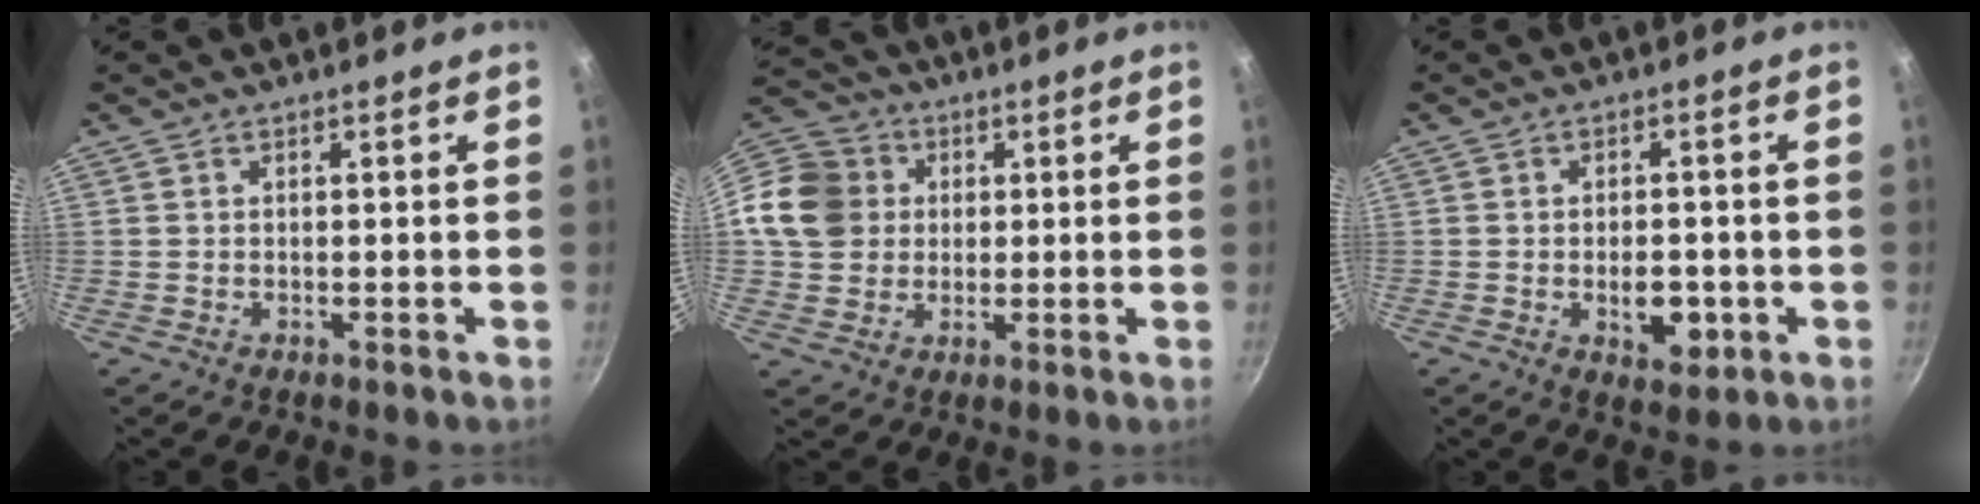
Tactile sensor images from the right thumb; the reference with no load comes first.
{"total": 12.3, "force": [1.8, 10.9, 5.4], "torque": [-0.081, 0.021, 0.023]}
{"total": 6.6, "force": [-1.7, 3.8, 5.1], "torque": [-0.053, 0.004, -0.020]}